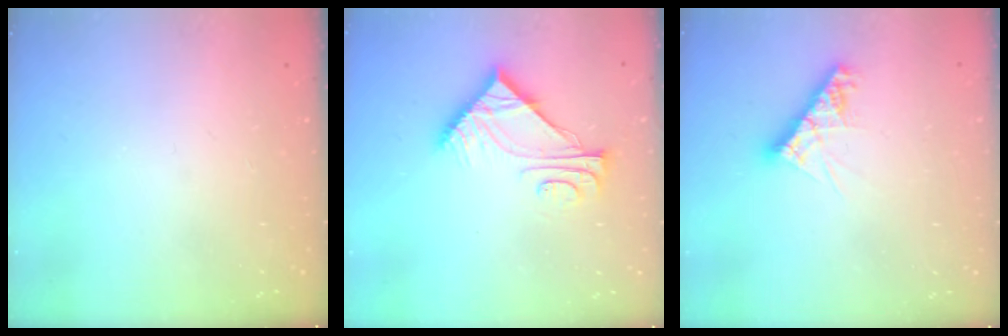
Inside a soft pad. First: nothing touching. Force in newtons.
{"total": 8.7, "press": 8.7, "slide": 0.1}
{"total": 9.3, "press": 9.3, "slide": 0.9}